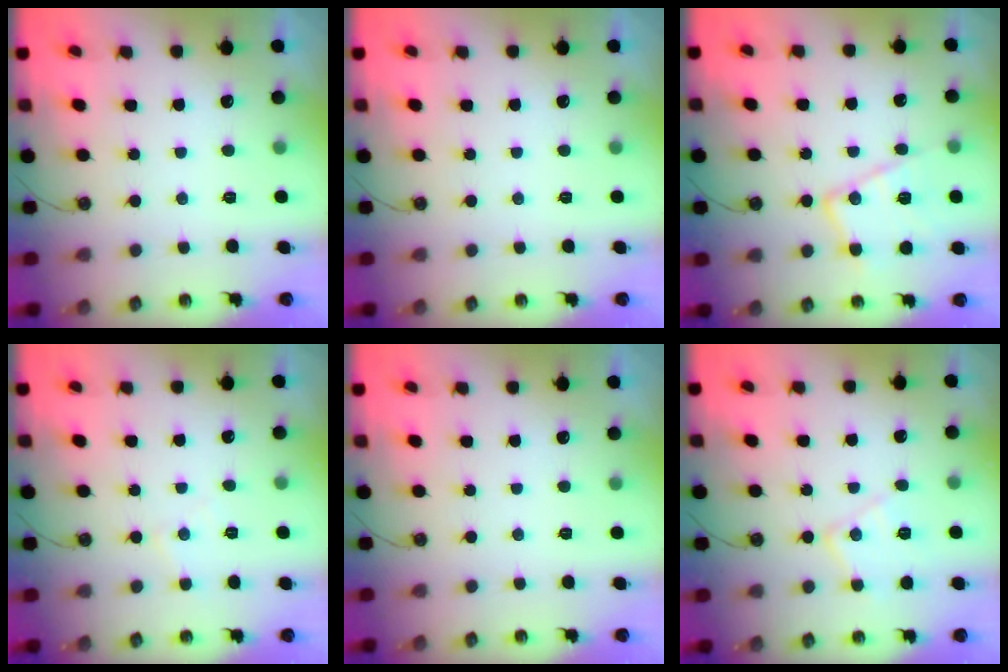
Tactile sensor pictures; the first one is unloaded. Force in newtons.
{"total": 0.0}
{"total": 15.4, "press": 15.3, "slide": 0.9}
{"total": 4.6, "press": 4.5, "slide": 0.8}
{"total": 0.0}
{"total": 10.1, "press": 10.0, "slide": 0.6}